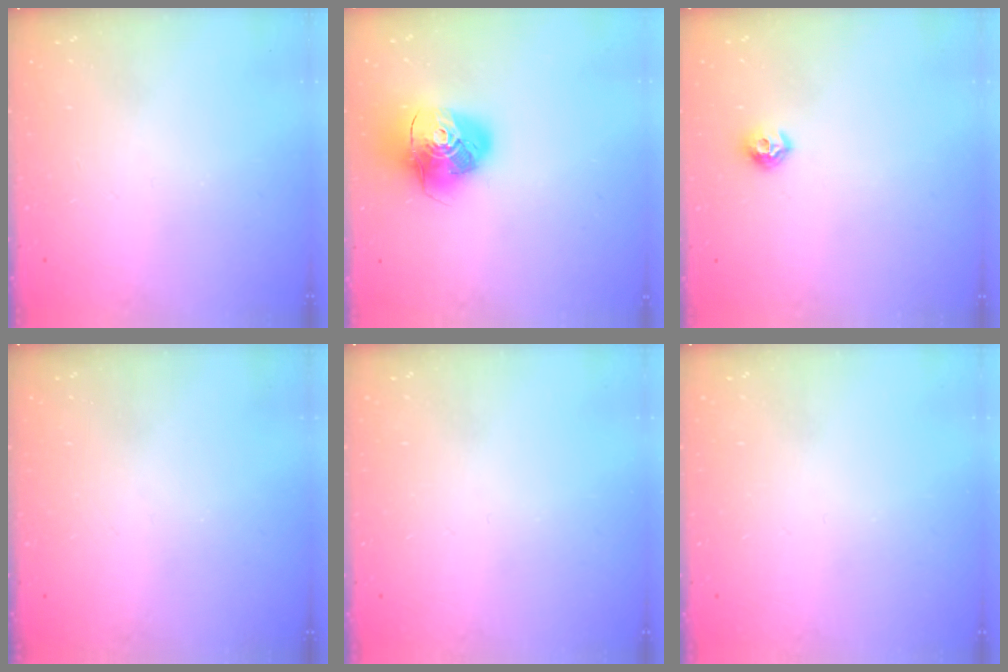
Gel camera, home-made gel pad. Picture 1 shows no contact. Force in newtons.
{"total": 14.5, "press": 14.4, "slide": 1.9}
{"total": 6.5, "press": 6.5, "slide": 0.7}
{"total": 0.0}
{"total": 0.0}
{"total": 0.0}